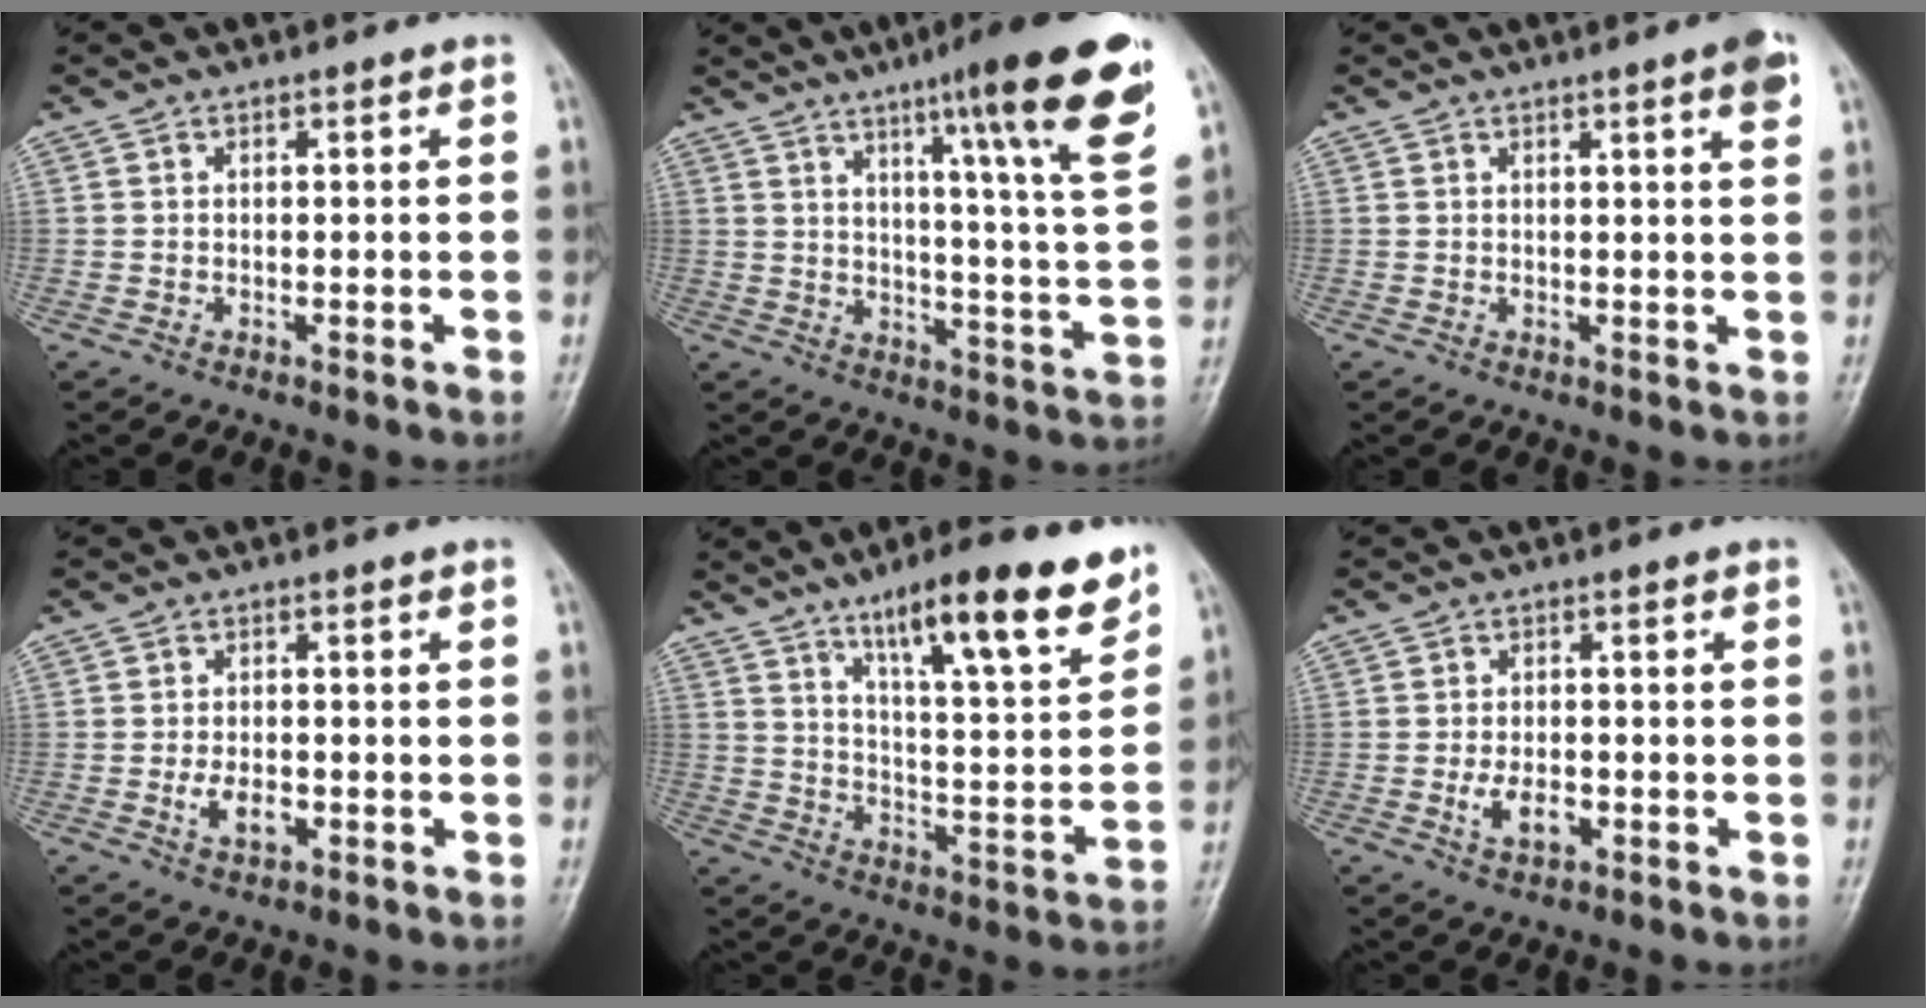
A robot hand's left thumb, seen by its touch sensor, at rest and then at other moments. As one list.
[{"total": 19.8, "force": [11.5, 1.3, 16.1], "torque": [-0.201, -0.052, 0.157]}, {"total": 3.5, "force": [2.0, 0.2, 2.9], "torque": [-0.031, -0.007, 0.025]}, {"total": 3.7, "force": [-1.2, 2.2, 2.8], "torque": [-0.046, 0.004, -0.017]}, {"total": 17.7, "force": [11.7, 3.5, 12.8], "torque": [-0.165, -0.060, 0.186]}, {"total": 4.2, "force": [-1.3, 2.5, 3.1], "torque": [-0.052, 0.004, -0.019]}]